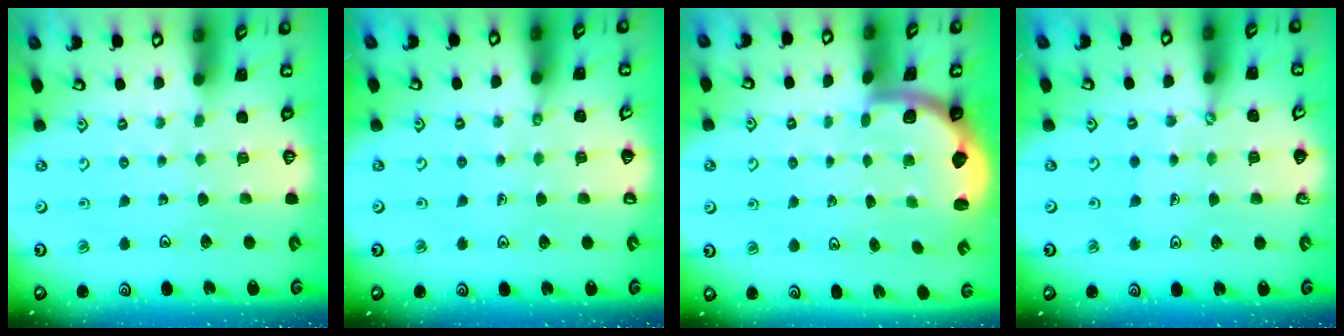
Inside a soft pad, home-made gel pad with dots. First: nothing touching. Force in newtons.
{"total": 1.3, "press": 1.2, "slide": 0.3}
{"total": 1.9, "press": 1.8, "slide": 0.5}
{"total": 0.6, "press": 0.6, "slide": 0.1}